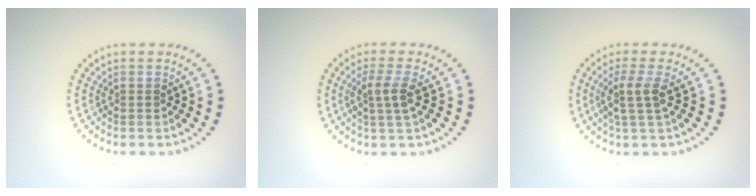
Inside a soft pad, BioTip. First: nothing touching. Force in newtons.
{"total": 2.4, "press": 2.1, "slide": 1.0}
{"total": 2.6, "press": 2.0, "slide": 1.7}